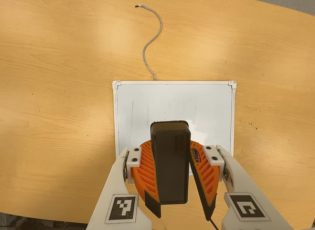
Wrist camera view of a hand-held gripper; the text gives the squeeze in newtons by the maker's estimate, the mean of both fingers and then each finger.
{"total": 10.7, "left": 10.1, "right": 11.2}